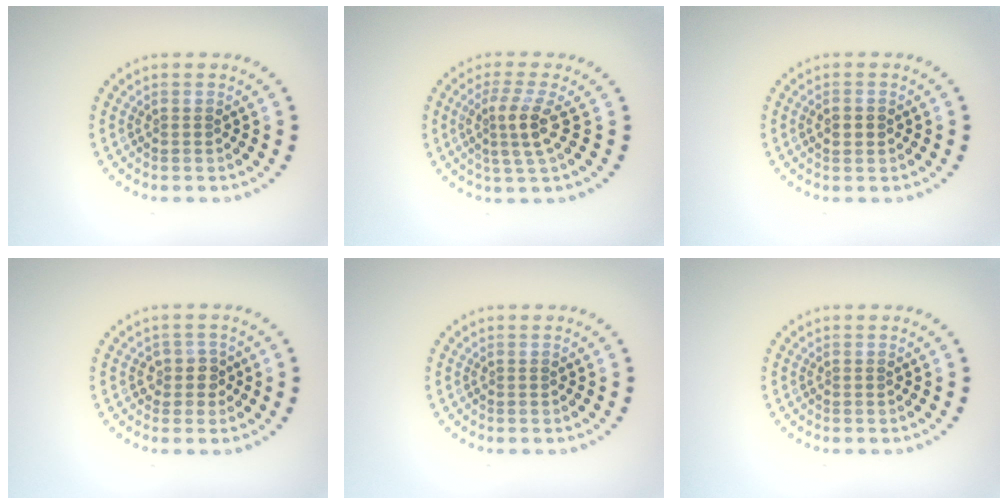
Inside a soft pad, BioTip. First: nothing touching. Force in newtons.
{"total": 2.9, "press": 2.4, "slide": 1.7}
{"total": 1.9, "press": 1.9, "slide": 0.2}
{"total": 1.9, "press": 1.5, "slide": 1.2}
{"total": 0.0}
{"total": 0.0}